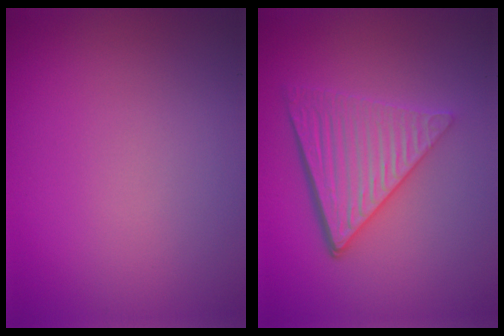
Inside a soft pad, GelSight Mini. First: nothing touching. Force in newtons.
{"total": 5.7, "press": 3.9, "slide": 4.1}